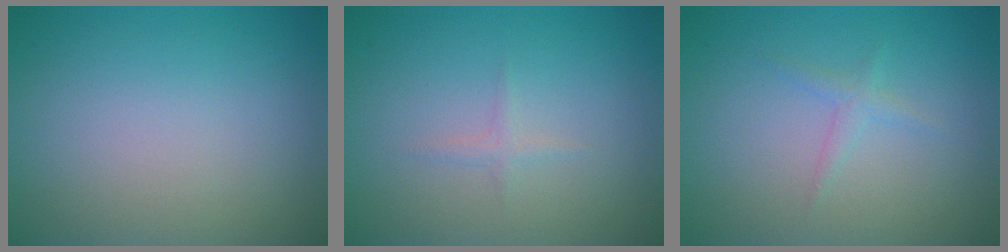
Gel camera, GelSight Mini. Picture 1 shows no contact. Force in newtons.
{"total": 0.7, "press": 0.7, "slide": 0.1}
{"total": 1.0, "press": 1.0, "slide": 0.1}